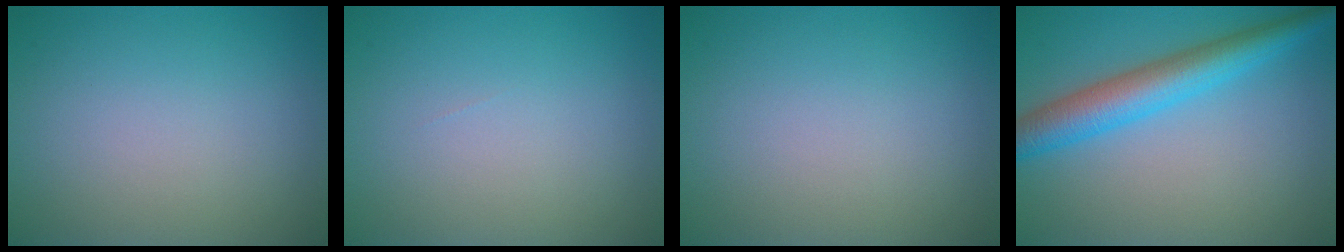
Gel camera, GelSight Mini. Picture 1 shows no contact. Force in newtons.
{"total": 0.0}
{"total": 0.0}
{"total": 5.6, "press": 5.6, "slide": 0.1}